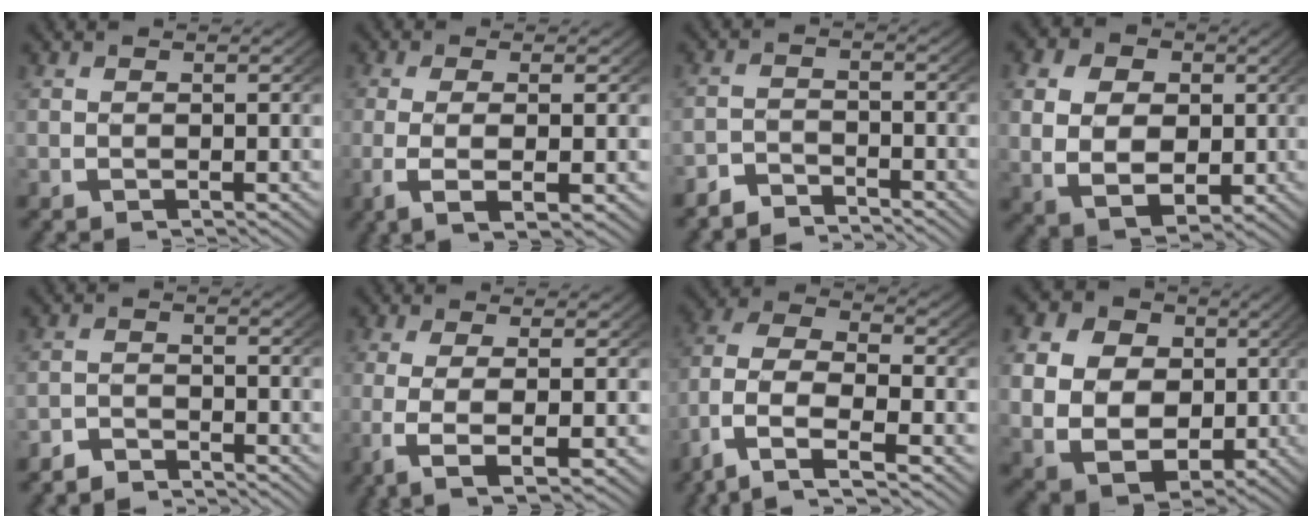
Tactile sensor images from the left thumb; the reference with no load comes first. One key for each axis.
{"total": 4.8, "fx": -0.8, "fy": 1.4, "fz": 4.6, "tx": -0.096, "ty": -0.011, "tz": -0.006}
{"total": 3.1, "fx": -3.1, "fy": 0.5, "fz": 0.1, "tx": 0.002, "ty": -0.008, "tz": -0.062}
{"total": 9.2, "fx": -0.1, "fy": 7.1, "fz": 5.8, "tx": -0.116, "ty": -0.037, "tz": 0.012}
{"total": 2.8, "fx": -2.8, "fy": 0.4, "fz": 0.1, "tx": 0.002, "ty": -0.007, "tz": -0.056}
{"total": 5.6, "fx": -0.9, "fy": 1.8, "fz": 5.2, "tx": -0.113, "ty": -0.017, "tz": -0.003}
{"total": 10.7, "fx": -3.2, "fy": 6.8, "fz": 7.7, "tx": -0.187, "ty": -0.047, "tz": -0.038}
{"total": 16.0, "fx": 0.0, "fy": 13.1, "fz": 9.3, "tx": -0.212, "ty": -0.055, "tz": 0.009}